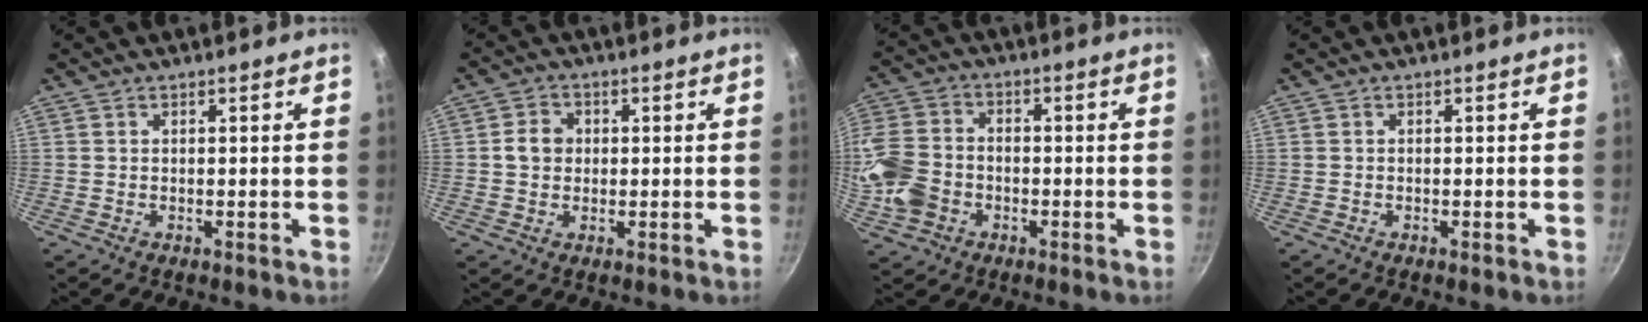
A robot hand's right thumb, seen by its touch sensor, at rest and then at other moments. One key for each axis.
{"total": 4.4, "fx": 0.2, "fy": 3.8, "fz": 2.1, "tx": -0.017, "ty": 0.009, "tz": -0.003}
{"total": 13.6, "fx": -3.3, "fy": 10.6, "fz": 7.8, "tx": -0.162, "ty": 0.028, "tz": -0.074}
{"total": 0.0}